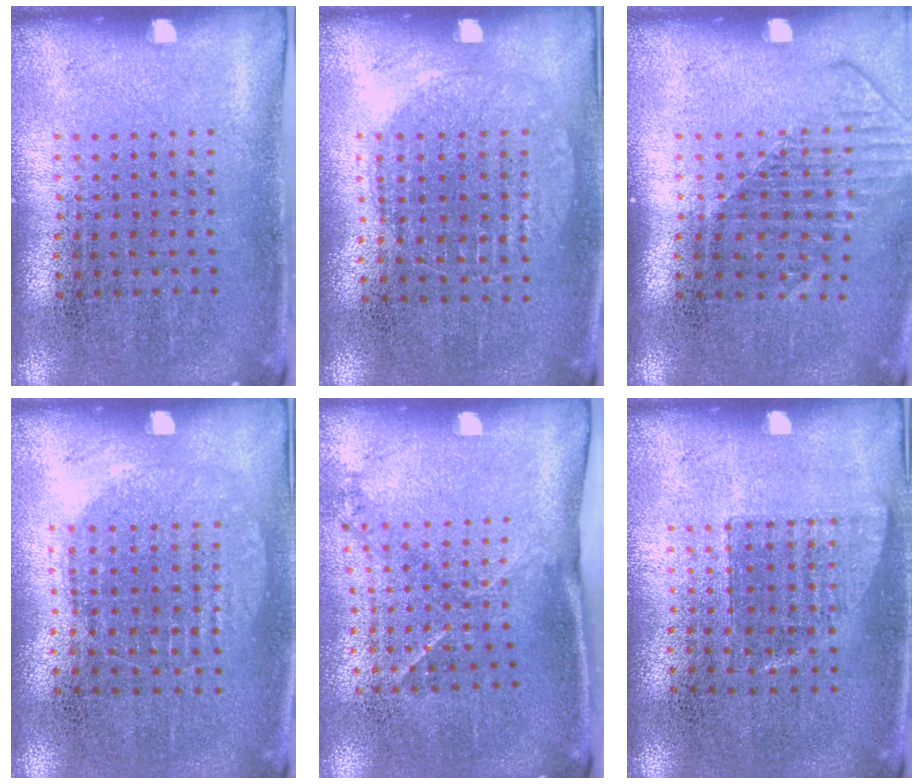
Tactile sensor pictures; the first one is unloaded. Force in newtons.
{"total": 1.0, "press": 0.9, "slide": 0.3}
{"total": 1.6, "press": 1.2, "slide": 1.0}
{"total": 0.7, "press": 0.6, "slide": 0.2}
{"total": 1.5, "press": 1.0, "slide": 1.1}
{"total": 0.7, "press": 0.7, "slide": 0.2}